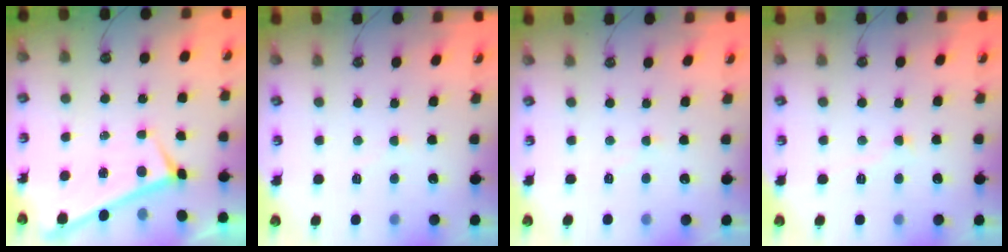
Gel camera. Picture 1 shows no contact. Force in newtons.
{"total": 5.3, "press": 5.3, "slide": 0.4}
{"total": 1.0, "press": 0.9, "slide": 0.4}
{"total": 2.2, "press": 2.2, "slide": 0.6}